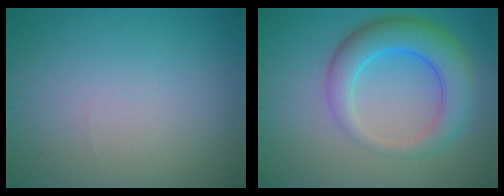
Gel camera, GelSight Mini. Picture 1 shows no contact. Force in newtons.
{"total": 6.2, "press": 6.2, "slide": 0.3}